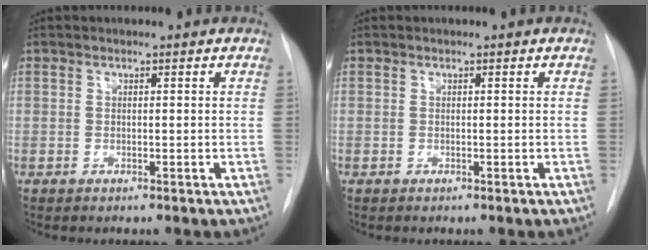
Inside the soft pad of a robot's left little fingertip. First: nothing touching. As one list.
[{"total": 0.0}]